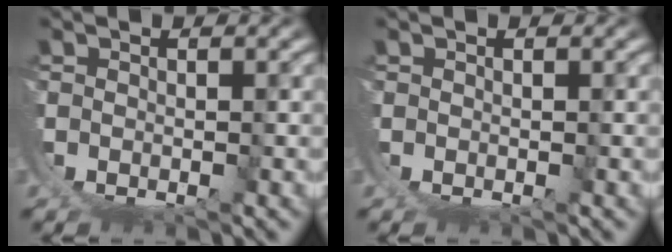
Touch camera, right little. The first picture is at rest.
{"total": 0.0}